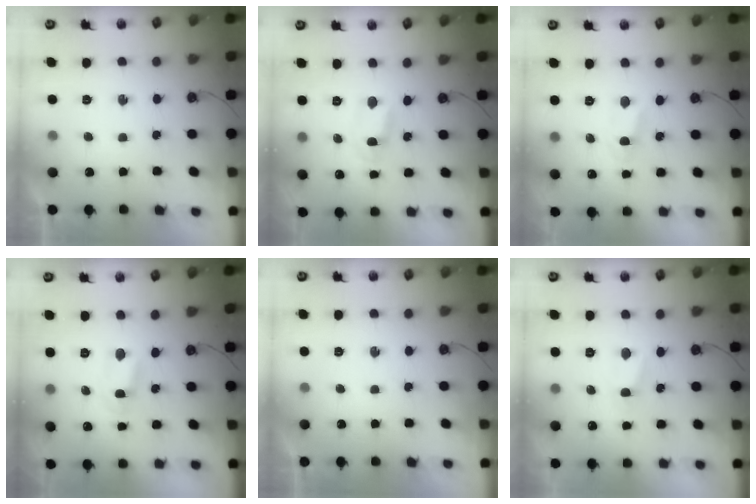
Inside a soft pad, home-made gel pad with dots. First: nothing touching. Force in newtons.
{"total": 1.8, "press": 1.8, "slide": 0.2}
{"total": 2.1, "press": 2.1, "slide": 0.3}
{"total": 1.6, "press": 1.6, "slide": 0.2}
{"total": 0.0}
{"total": 2.8, "press": 2.8, "slide": 0.3}